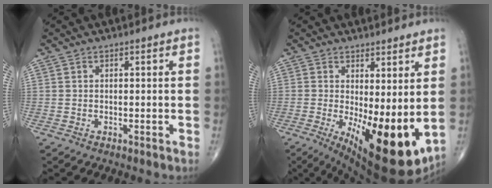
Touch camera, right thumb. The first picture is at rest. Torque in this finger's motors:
{"motor_torque": [2.04, 2.97, 1.12, -0.99, 0.54]}